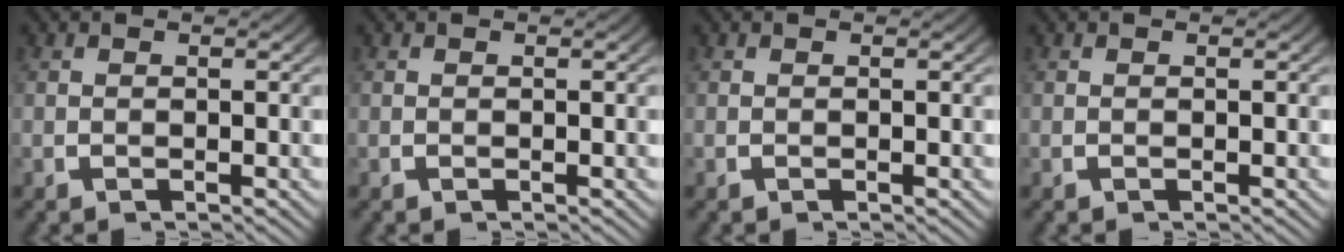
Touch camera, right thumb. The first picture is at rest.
{"total": 0.0}
{"total": 0.0}
{"total": 0.0}